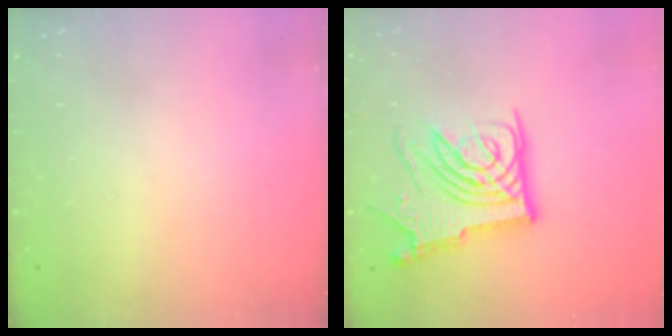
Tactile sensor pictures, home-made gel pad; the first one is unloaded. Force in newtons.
{"total": 14.4, "press": 14.3, "slide": 1.7}